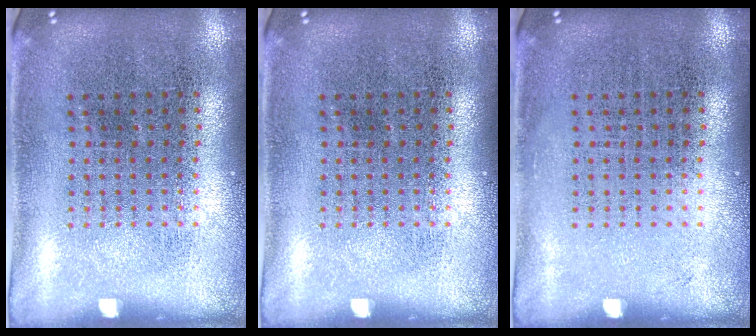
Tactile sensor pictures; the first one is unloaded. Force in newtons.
{"total": 0.0}
{"total": 0.0}